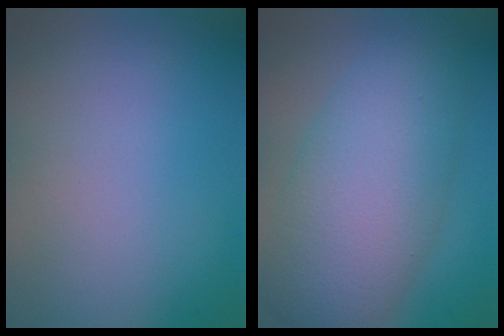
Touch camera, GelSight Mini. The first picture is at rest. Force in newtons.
{"total": 8.5, "press": 8.5, "slide": 0.3}